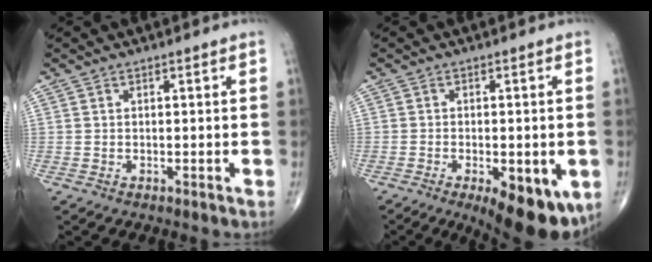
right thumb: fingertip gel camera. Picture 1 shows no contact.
{"total": 13.6, "force": [-5.7, 5.8, 10.9], "torque": [-0.126, -0.007, -0.069]}